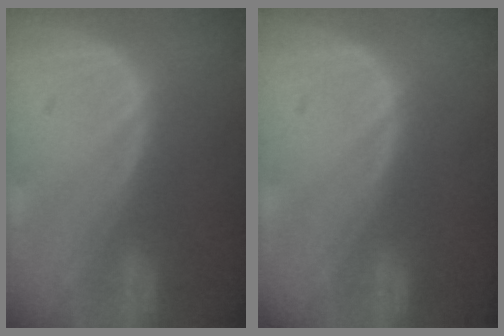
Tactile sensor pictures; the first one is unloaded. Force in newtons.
{"total": 0.0}